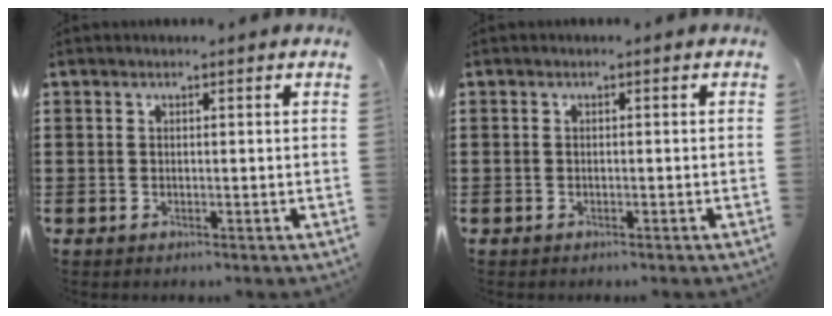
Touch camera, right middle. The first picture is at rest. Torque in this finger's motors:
{"motor_torque": [-0.25, 0.16, -0.02, -0.01]}